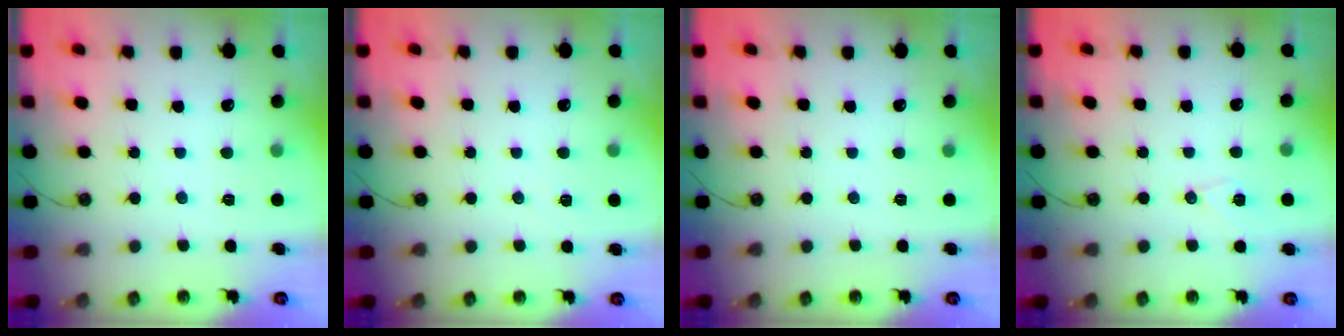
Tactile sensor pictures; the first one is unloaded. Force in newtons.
{"total": 3.5, "press": 1.7, "slide": 3.1}
{"total": 0.0}
{"total": 7.2, "press": 6.7, "slide": 2.5}